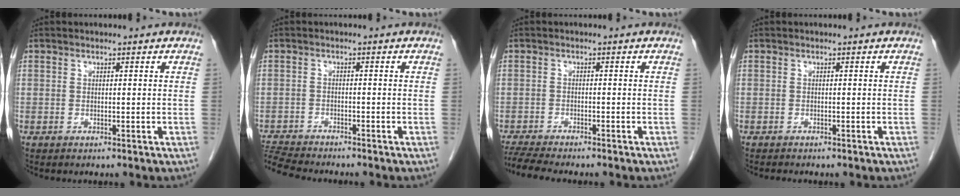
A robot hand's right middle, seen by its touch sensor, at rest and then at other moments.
{"total": 6.6, "force": [-6.4, 0.0, 1.6], "torque": [-0.032, -0.015, -0.112]}
{"total": 6.7, "force": [-6.1, 0.4, 2.9], "torque": [-0.050, -0.014, -0.100]}
{"total": 1.9, "force": [-1.6, 0.6, 0.9], "torque": [-0.019, -0.005, -0.016]}